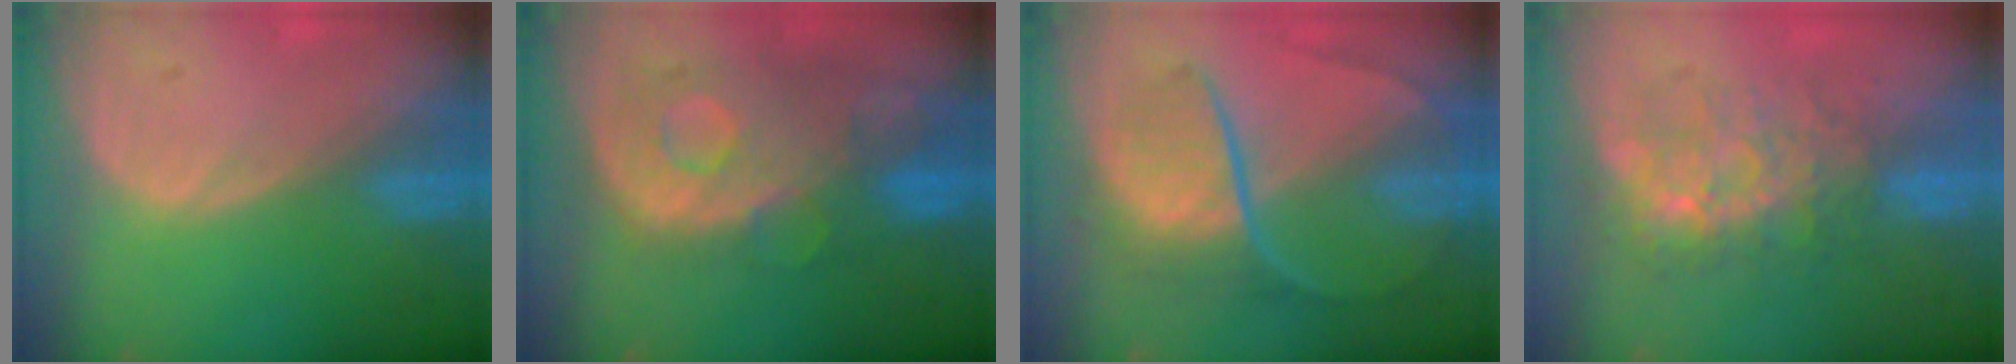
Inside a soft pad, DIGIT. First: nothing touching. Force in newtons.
{"total": 10.8, "press": 9.5, "slide": 5.1}
{"total": 8.8, "press": 7.6, "slide": 4.5}
{"total": 7.6, "press": 7.0, "slide": 3.0}